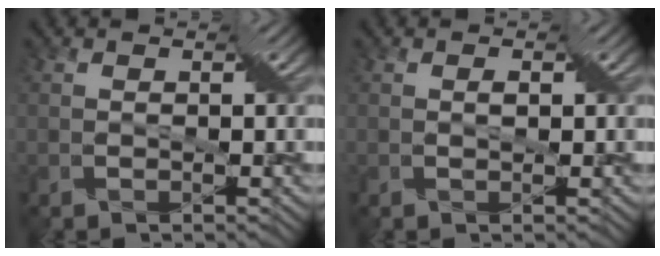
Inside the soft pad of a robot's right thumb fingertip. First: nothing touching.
{"total": 1.0, "force": [0.1, 0.6, 0.8], "torque": [-0.011, -0.001, 0.002]}